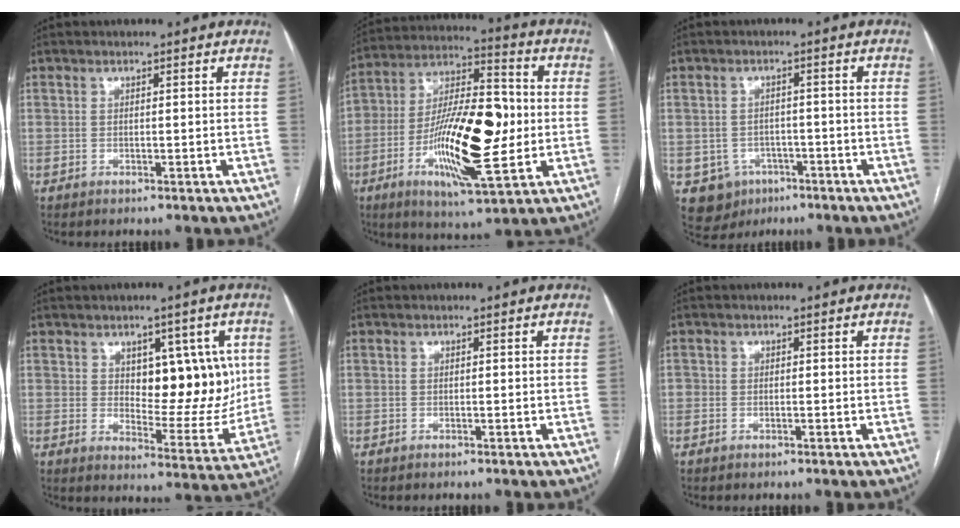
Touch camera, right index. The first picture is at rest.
{"total": 19.8, "force": [-3.3, 5.6, 18.7], "torque": [-0.341, 0.009, -0.056]}
{"total": 6.2, "force": [-2.8, 5.4, 1.3], "torque": [-0.025, 0.007, -0.033]}
{"total": 10.7, "force": [2.6, 5.4, 8.8], "torque": [-0.101, 0.005, 0.048]}
{"total": 0.0}
{"total": 0.7, "force": [-0.3, 0.7, 0.2], "torque": [0.002, 0.004, -0.008]}